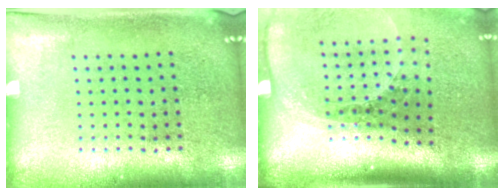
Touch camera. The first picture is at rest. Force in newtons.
{"total": 1.9, "press": 1.6, "slide": 1.0}